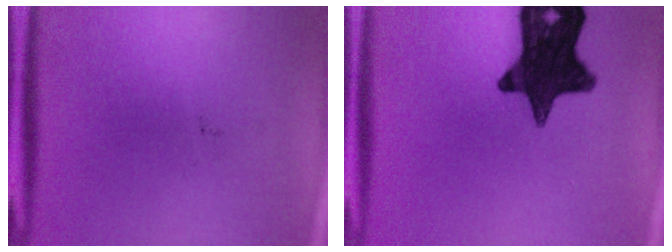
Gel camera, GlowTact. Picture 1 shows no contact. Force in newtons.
{"total": 15.5}